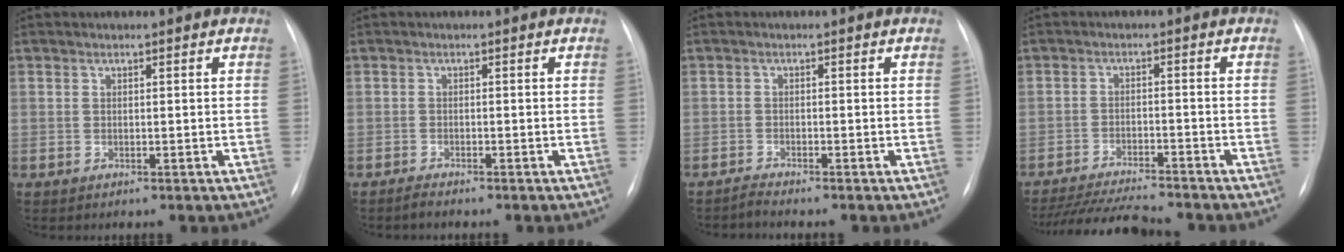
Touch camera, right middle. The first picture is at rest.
{"total": 1.1, "force": [-1.0, 0.0, 0.3], "torque": [-0.010, -0.003, -0.017]}
{"total": 1.3, "force": [-1.2, -0.5, -0.1], "torque": [0.001, -0.007, -0.022]}
{"total": 12.0, "force": [-11.1, 0.8, 4.5], "torque": [-0.073, -0.015, -0.172]}